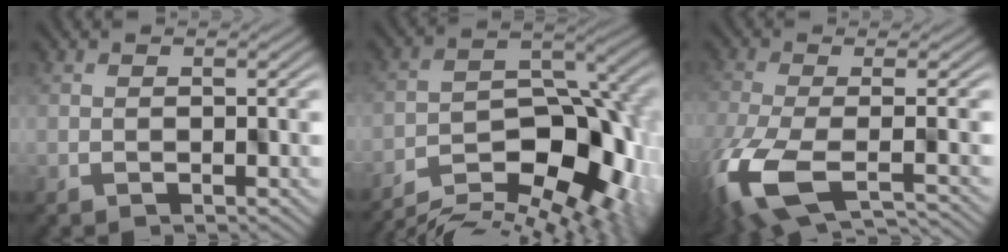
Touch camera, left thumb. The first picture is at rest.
{"total": 11.5, "force": [-5.9, 5.7, 8.0], "torque": [-0.149, -0.019, -0.100]}
{"total": 11.5, "force": [-6.3, 4.3, 8.7], "torque": [-0.207, -0.037, -0.110]}